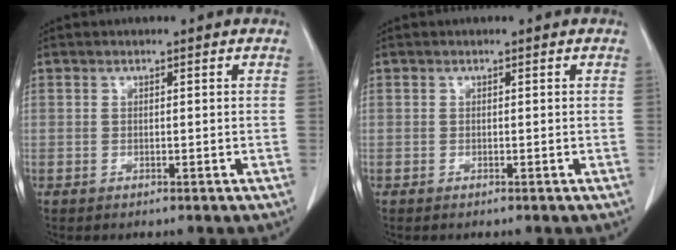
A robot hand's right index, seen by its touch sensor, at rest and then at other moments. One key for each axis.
{"total": 0.0}